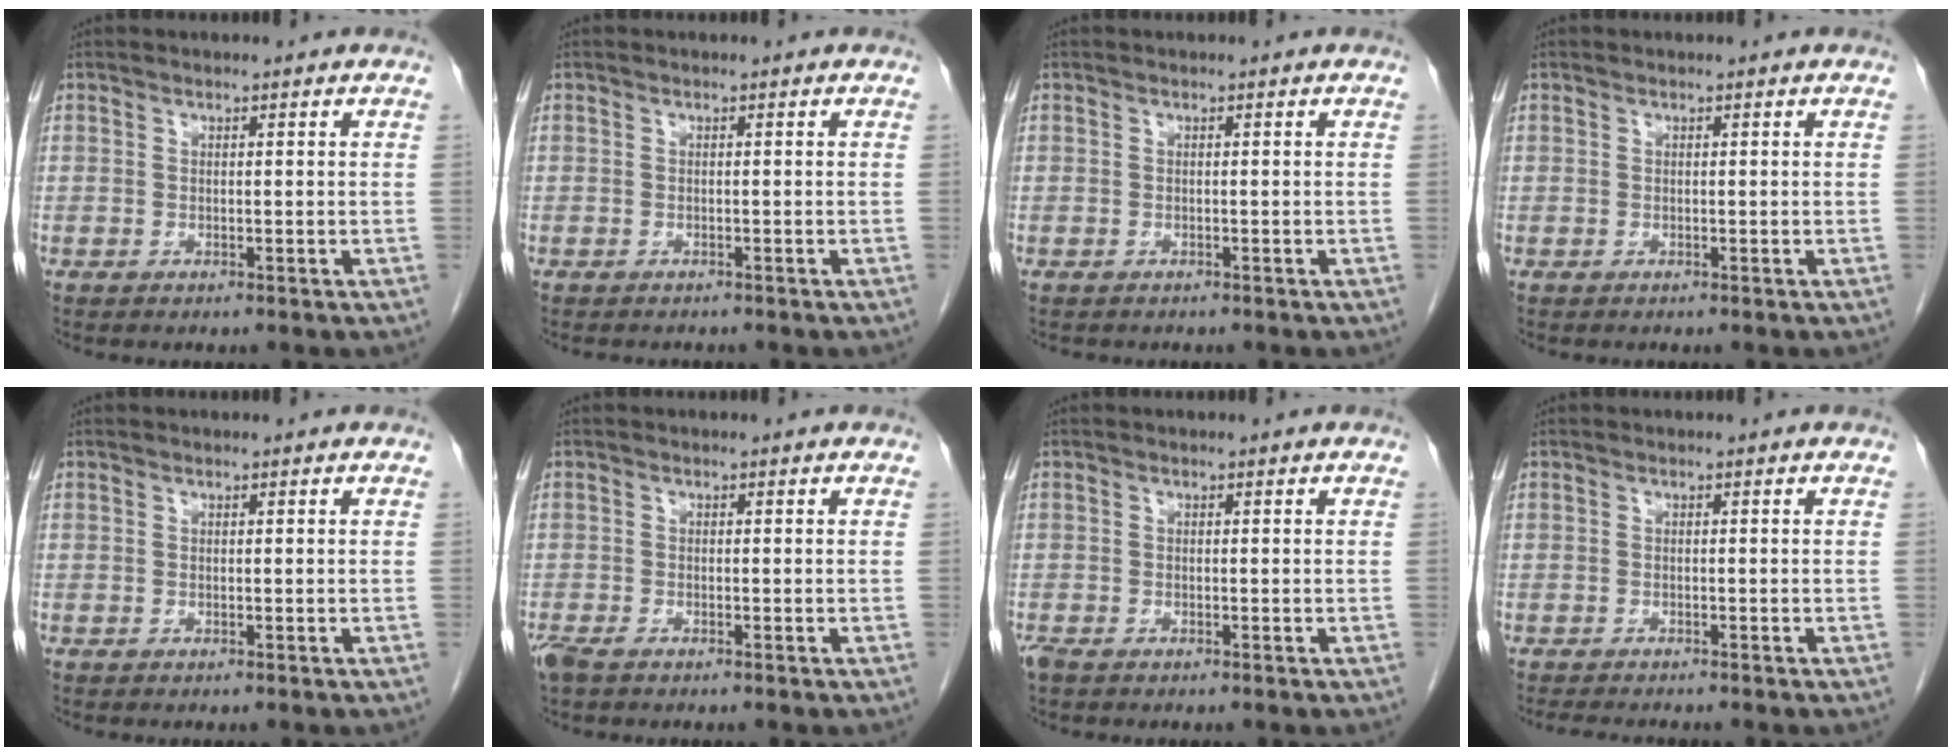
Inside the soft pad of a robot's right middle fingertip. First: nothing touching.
{"total": 2.1, "force": [-1.9, 0.7, 0.6], "torque": [-0.010, -0.005, -0.022]}
{"total": 1.5, "force": [-1.3, 0.6, 0.3], "torque": [-0.013, -0.002, -0.016]}
{"total": 0.0}
{"total": 0.0}
{"total": 2.9, "force": [-2.1, 1.1, 1.6], "torque": [-0.040, -0.008, -0.036]}
{"total": 1.6, "force": [-1.2, 0.6, 0.8], "torque": [-0.023, -0.005, -0.020]}
{"total": 3.3, "force": [-3.0, 0.4, 1.3], "torque": [-0.017, -0.010, -0.046]}